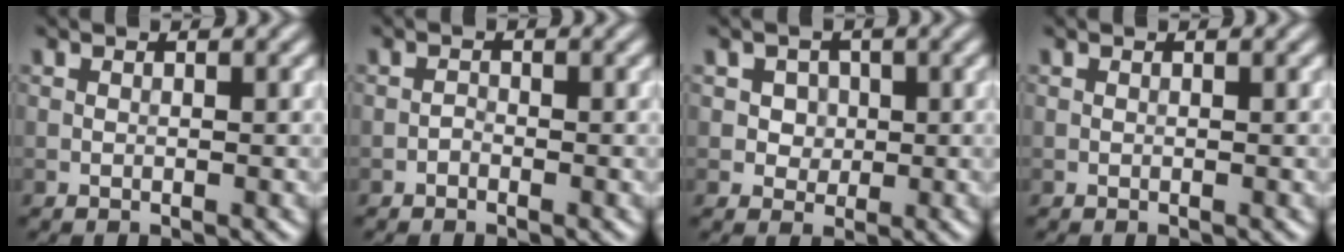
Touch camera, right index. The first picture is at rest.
{"total": 0.6, "force": [-0.4, 0.3, 0.2], "torque": [-0.001, 0.001, -0.010]}
{"total": 2.6, "force": [0.7, 2.2, 1.1], "torque": [-0.014, 0.002, 0.013]}
{"total": 0.0}